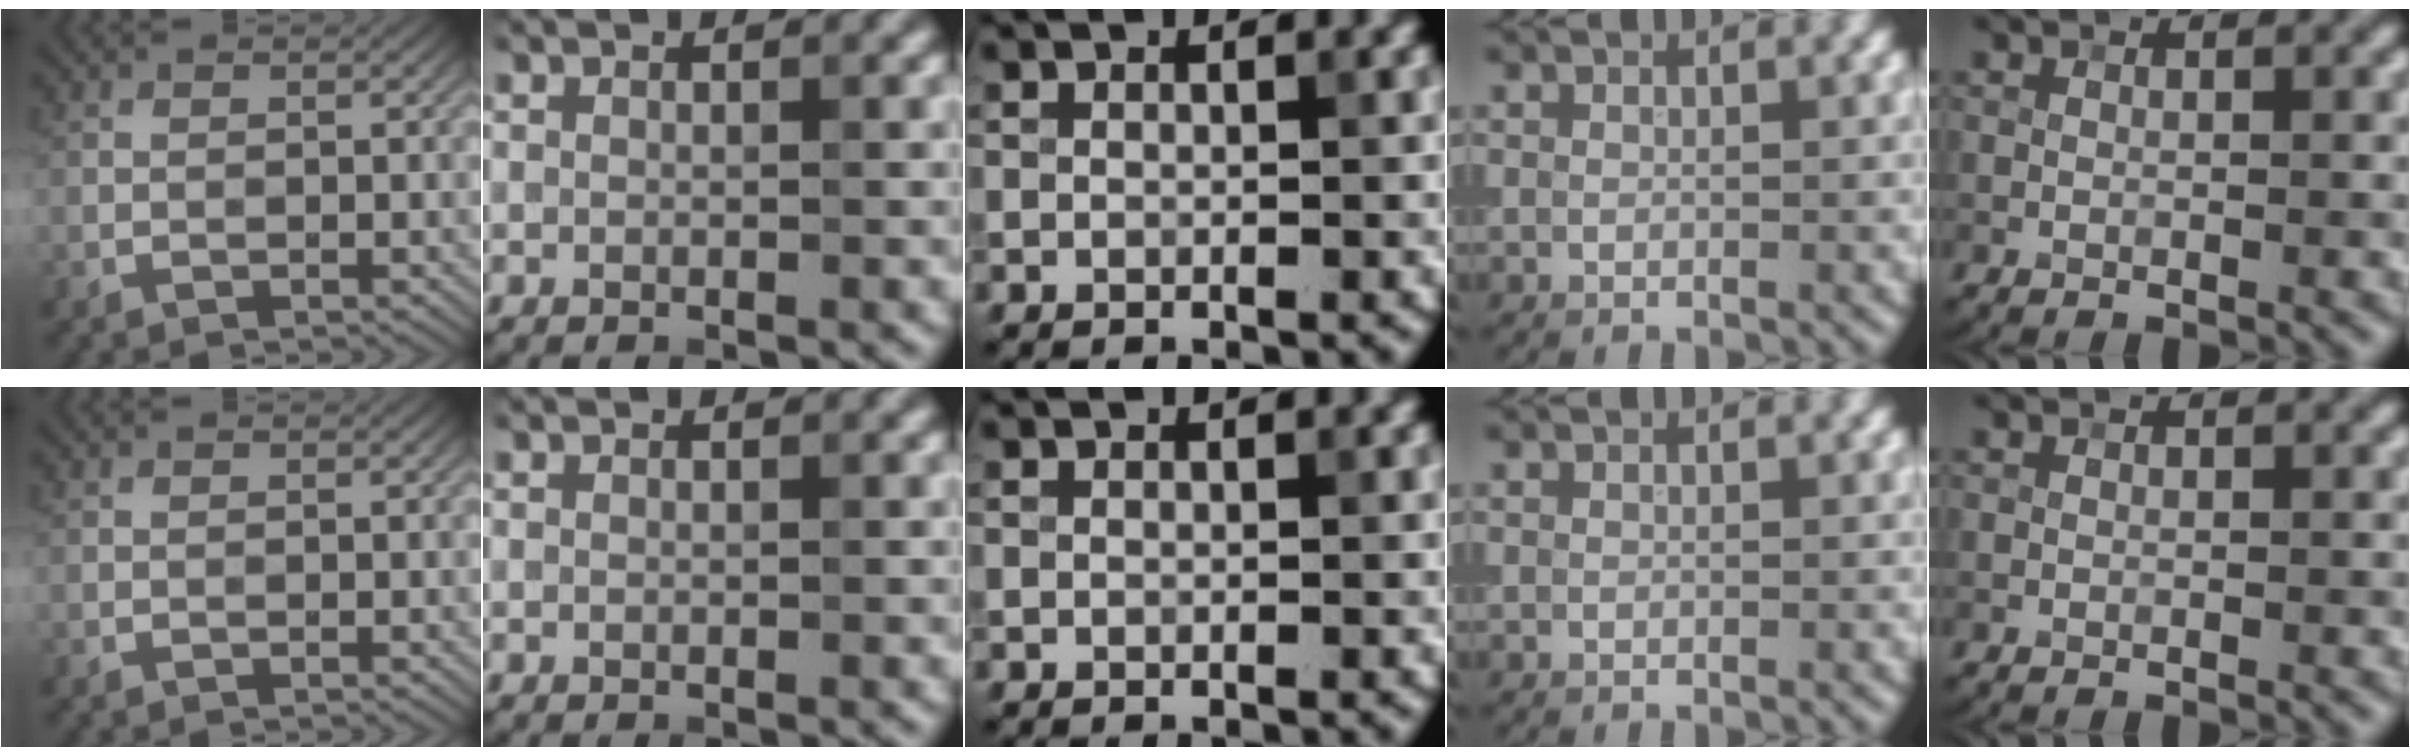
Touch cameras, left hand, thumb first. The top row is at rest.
{}